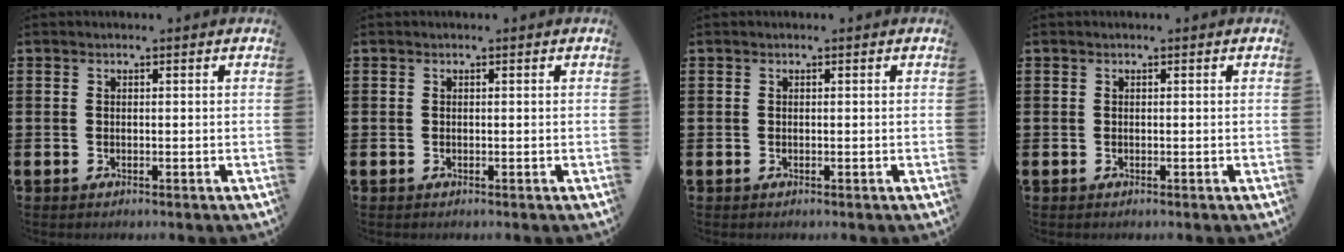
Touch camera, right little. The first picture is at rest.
{"total": 0.0}
{"total": 0.0}
{"total": 0.0}